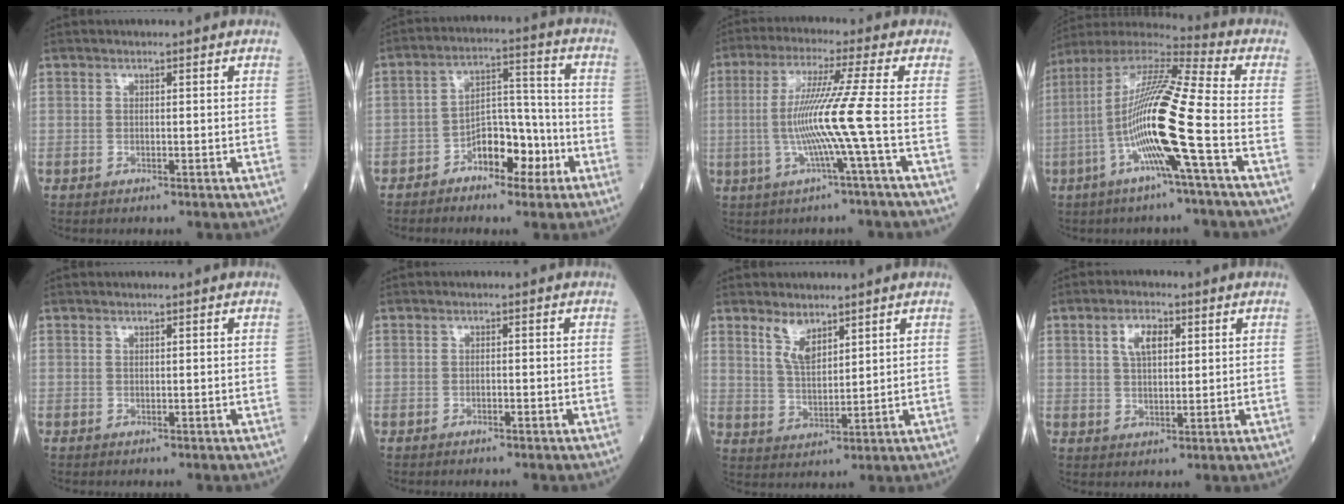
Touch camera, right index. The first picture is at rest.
{"total": 8.4, "force": [-4.2, 4.1, 6.0], "torque": [-0.096, 0.028, -0.070]}
{"total": 9.4, "force": [-1.6, -2.5, 8.9], "torque": [-0.180, 0.000, -0.029]}
{"total": 17.2, "force": [-4.3, -0.4, 16.6], "torque": [-0.325, 0.002, -0.095]}
{"total": 0.0}
{"total": 0.6, "force": [-0.3, 0.2, 0.5], "torque": [-0.010, 0.001, -0.005]}
{"total": 4.9, "force": [3.3, 1.7, 3.1], "torque": [-0.065, -0.005, 0.071]}
{"total": 5.0, "force": [1.9, 2.3, 4.0], "torque": [-0.077, 0.008, 0.036]}